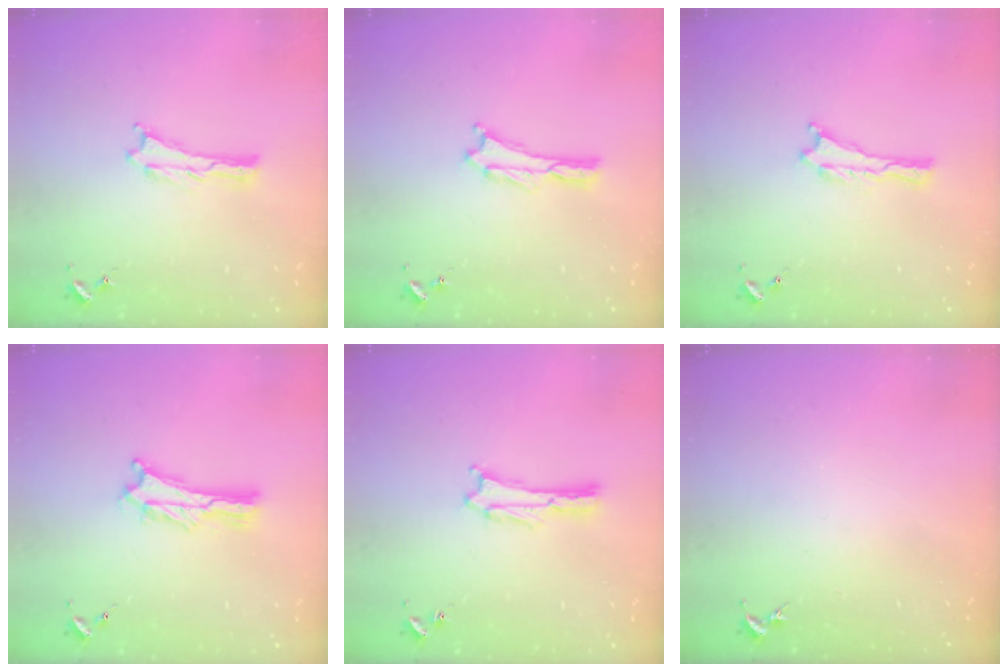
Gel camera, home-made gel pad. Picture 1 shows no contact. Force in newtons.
{"total": 0.5, "press": 0.5, "slide": 0.2}
{"total": 0.0}
{"total": 2.7, "press": 2.7, "slide": 0.3}
{"total": 0.0}
{"total": 0.0}